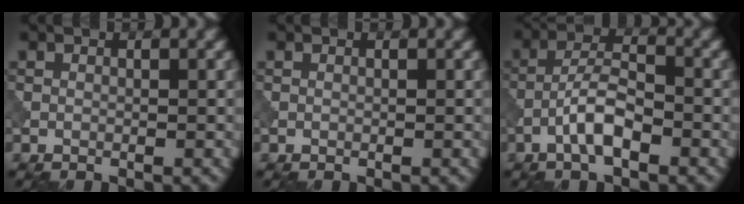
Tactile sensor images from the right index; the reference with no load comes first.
{"total": 0.0}
{"total": 4.1, "force": [-2.0, 1.2, 3.3], "torque": [-0.062, 0.013, -0.045]}